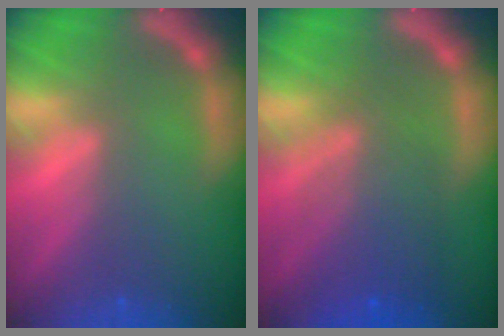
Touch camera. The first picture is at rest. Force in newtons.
{"total": 6.5}